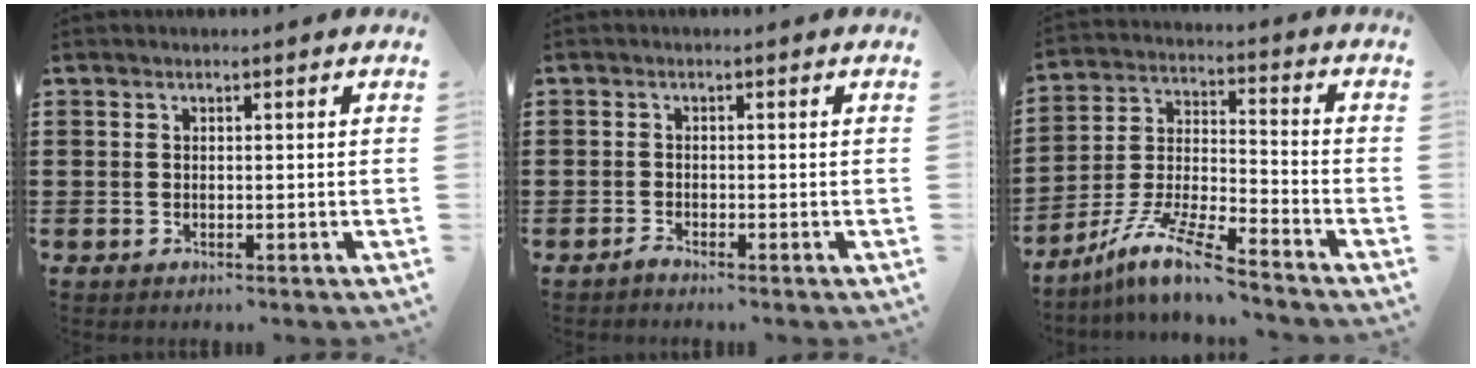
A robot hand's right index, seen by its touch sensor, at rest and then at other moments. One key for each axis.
{"total": 1.0, "fx": -1.0, "fy": -0.1, "fz": 0.1, "tx": -0.006, "ty": -0.003, "tz": -0.019}
{"total": 10.4, "fx": -8.5, "fy": 0.8, "fz": 5.9, "tx": -0.126, "ty": 0.007, "tz": -0.169}